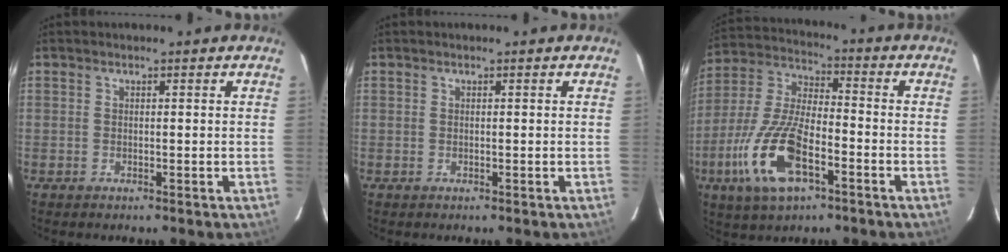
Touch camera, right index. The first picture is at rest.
{"total": 0.0}
{"total": 16.6, "force": [-7.2, 6.5, 13.5], "torque": [-0.299, -0.013, -0.140]}